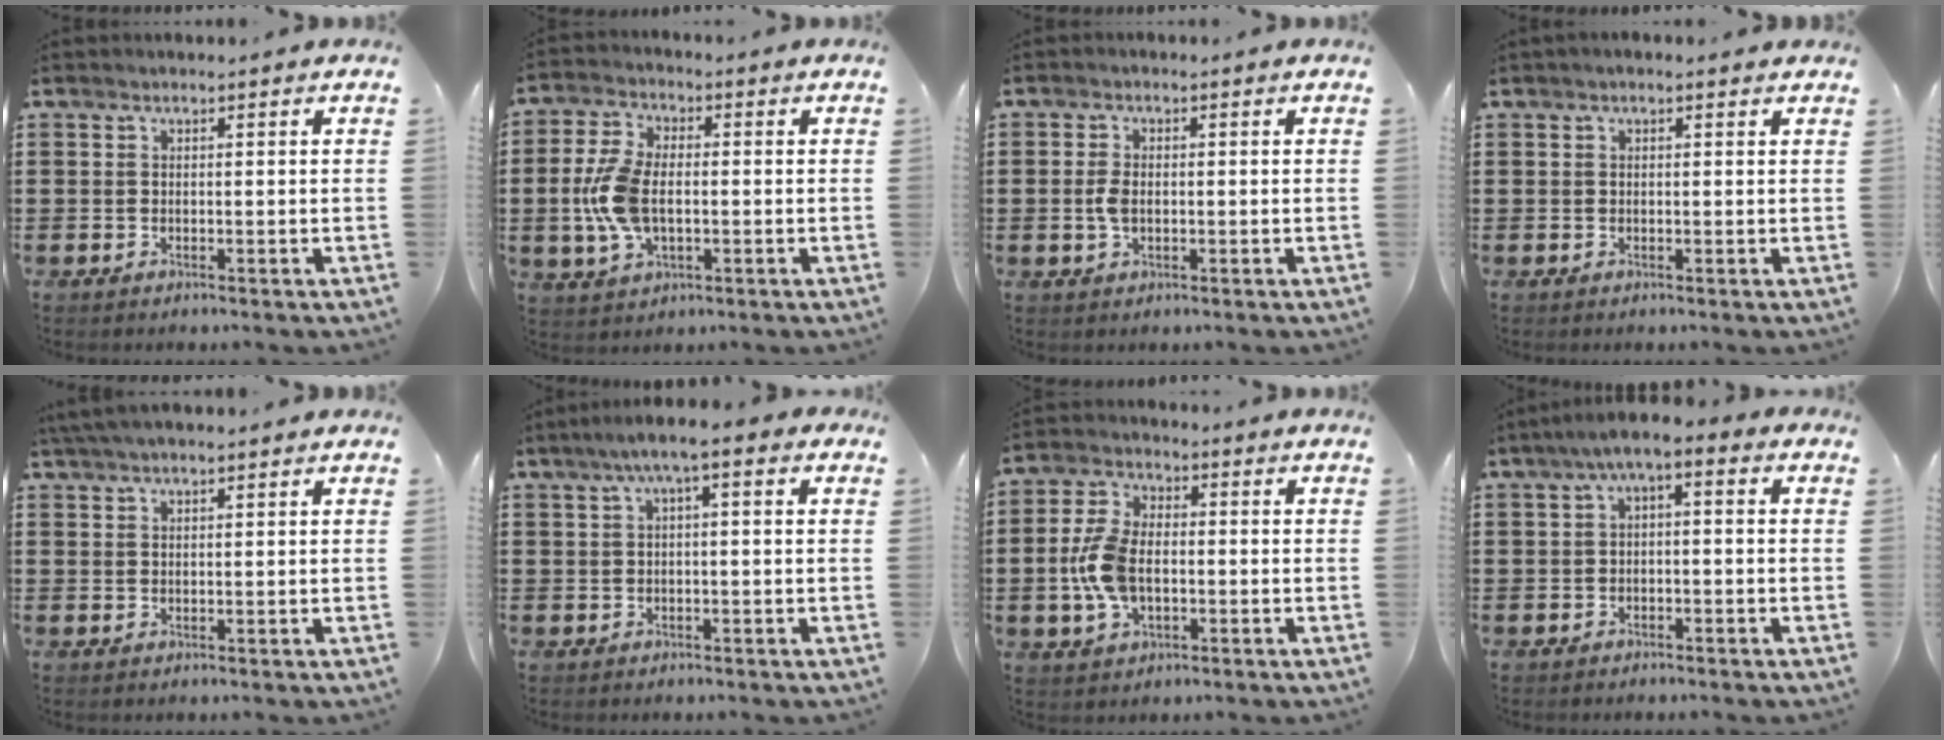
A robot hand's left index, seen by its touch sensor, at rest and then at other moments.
{"total": 8.9, "force": [-0.7, 4.9, 7.4], "torque": [-0.189, -0.004, -0.022]}
{"total": 3.1, "force": [-0.2, 1.6, 2.6], "torque": [-0.065, -0.002, -0.008]}
{"total": 0.8, "force": [0.3, 0.2, 0.7], "torque": [-0.013, 0.003, 0.005]}
{"total": 2.3, "force": [2.0, 0.3, 1.2], "torque": [-0.028, 0.003, 0.038]}
{"total": 3.4, "force": [0.2, 0.4, 3.3], "torque": [-0.069, 0.002, -0.003]}
{"total": 8.6, "force": [-1.0, 5.1, 6.9], "torque": [-0.171, 0.001, -0.025]}
{"total": 3.0, "force": [-2.0, 0.5, 2.2], "torque": [-0.042, 0.002, -0.045]}